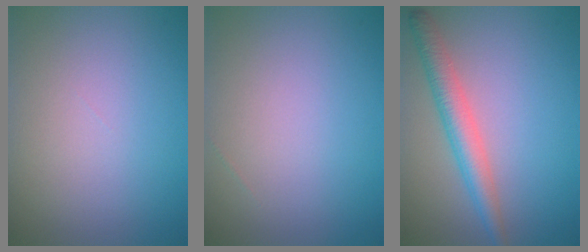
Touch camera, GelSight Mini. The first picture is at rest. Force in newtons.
{"total": 0.0}
{"total": 3.6, "press": 3.5, "slide": 0.3}